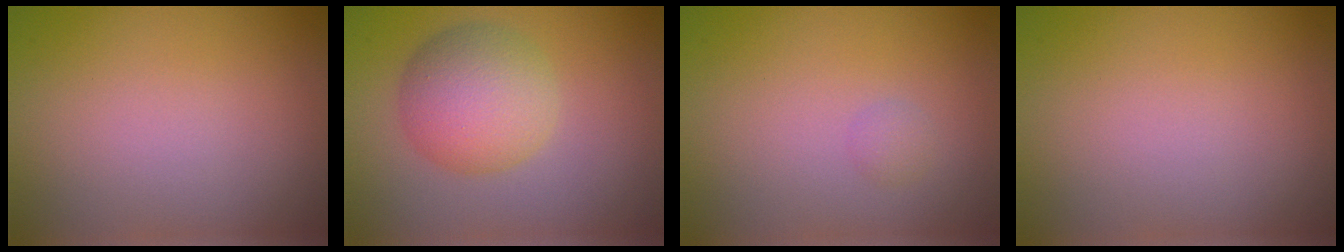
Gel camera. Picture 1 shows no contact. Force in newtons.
{"total": 5.6, "press": 5.6, "slide": 0.1}
{"total": 0.8, "press": 0.8, "slide": 0.0}
{"total": 0.0}